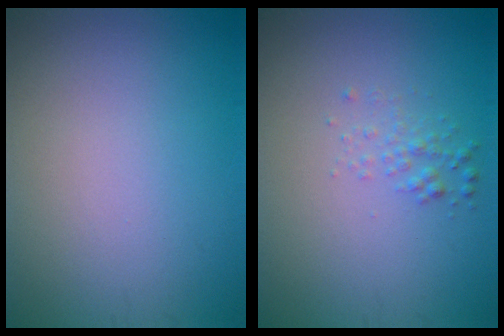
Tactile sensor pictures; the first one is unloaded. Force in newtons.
{"total": 1.2, "press": 1.2, "slide": 0.0}